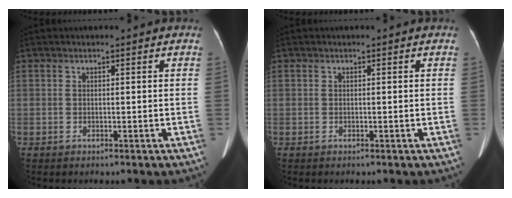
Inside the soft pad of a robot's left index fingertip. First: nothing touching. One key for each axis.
{"total": 0.0}